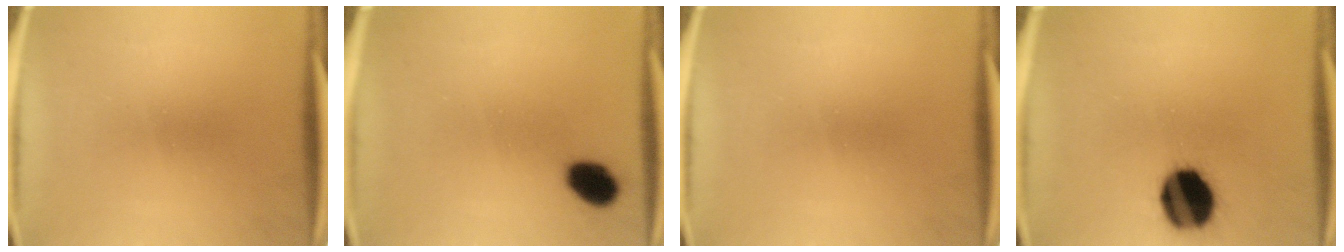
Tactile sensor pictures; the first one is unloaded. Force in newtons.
{"total": 6.1}
{"total": 0.0}
{"total": 15.7}